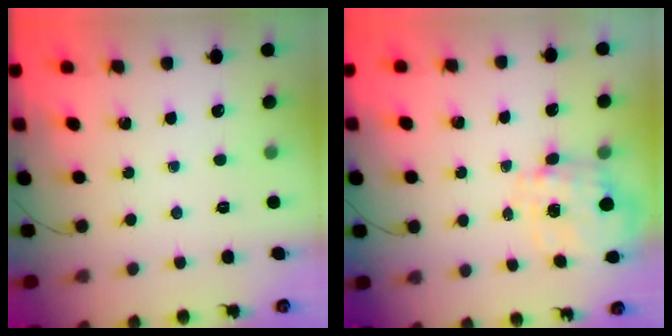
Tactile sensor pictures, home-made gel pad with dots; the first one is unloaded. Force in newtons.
{"total": 2.7, "press": 2.6, "slide": 1.0}